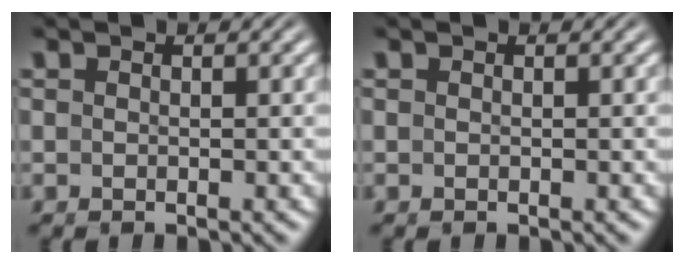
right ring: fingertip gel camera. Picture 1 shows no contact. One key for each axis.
{"total": 0.0}